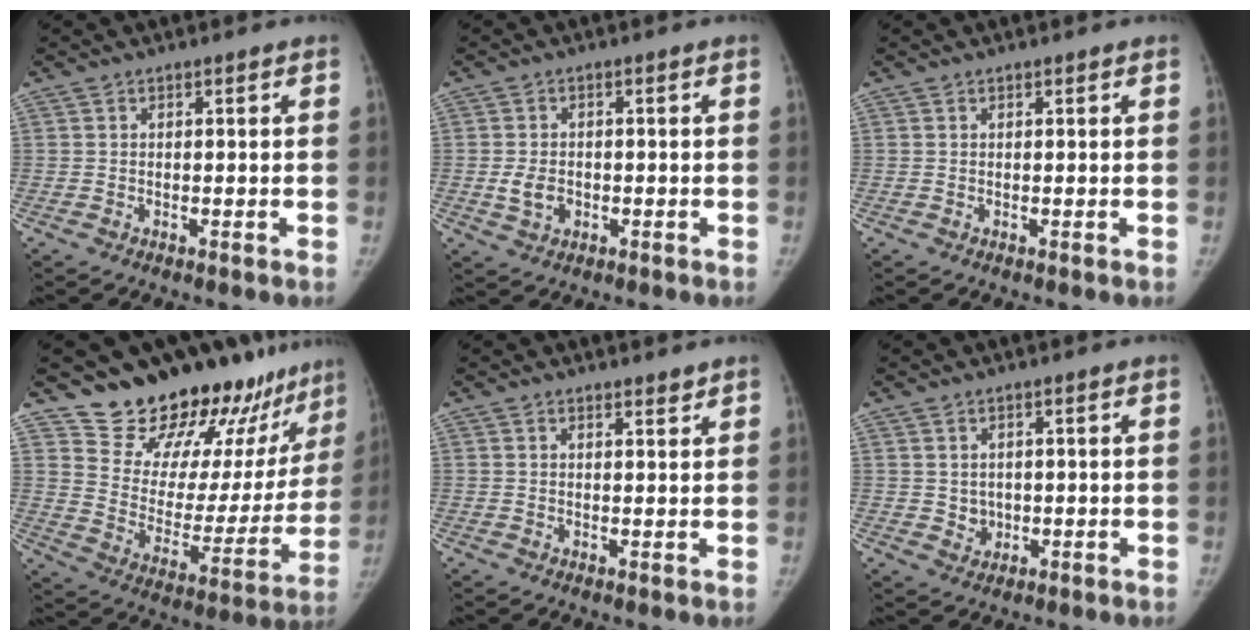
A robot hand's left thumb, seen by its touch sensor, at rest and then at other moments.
{"total": 3.8, "force": [-0.7, 2.9, 2.3], "torque": [-0.036, 0.000, -0.007]}
{"total": 0.0}
{"total": 24.1, "force": [21.4, 9.0, 6.6], "torque": [-0.046, -0.161, 0.297]}
{"total": 1.6, "force": [1.5, 0.5, 0.4], "torque": [0.002, -0.012, 0.022]}
{"total": 2.4, "force": [0.4, 2.2, 0.9], "torque": [-0.009, -0.005, 0.015]}